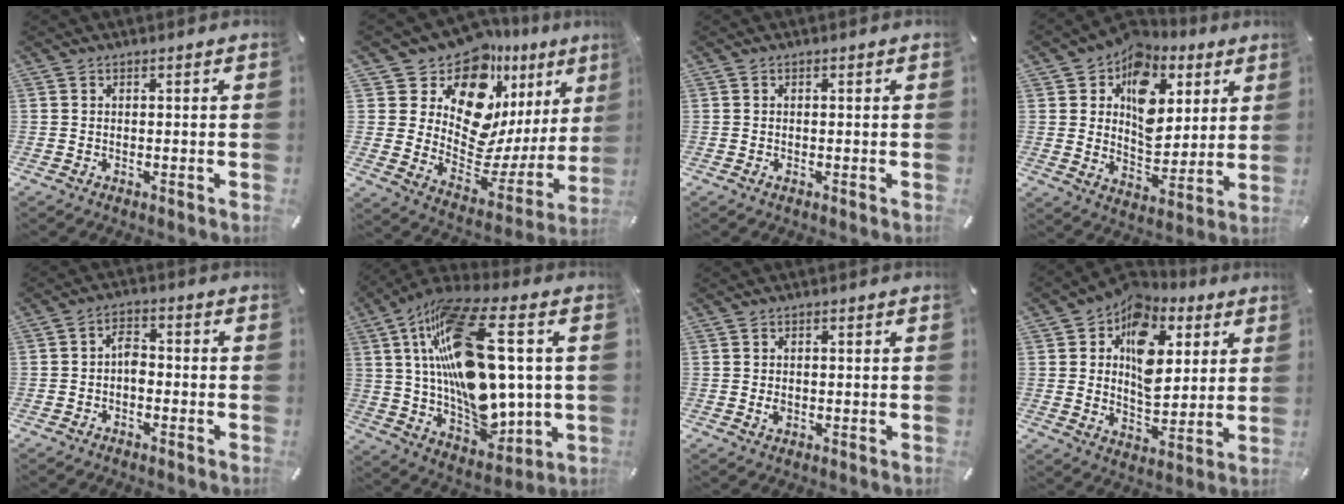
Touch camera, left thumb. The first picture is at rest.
{"total": 15.6, "force": [11.0, 8.7, 6.8], "torque": [-0.101, -0.138, 0.186]}
{"total": 0.6, "force": [-0.2, 0.3, 0.4], "torque": [-0.008, -0.003, -0.004]}
{"total": 13.8, "force": [5.8, 10.4, 7.0], "torque": [-0.104, -0.042, 0.107]}
{"total": 3.9, "force": [-1.2, 2.4, 2.8], "torque": [-0.065, 0.008, -0.027]}
{"total": 24.2, "force": [4.7, 11.4, 20.9], "torque": [-0.395, -0.026, 0.079]}
{"total": 1.4, "force": [-0.1, 1.1, 0.9], "torque": [-0.012, 0.000, -0.004]}
{"total": 14.6, "force": [5.5, 10.4, 8.7], "torque": [-0.135, -0.025, 0.101]}